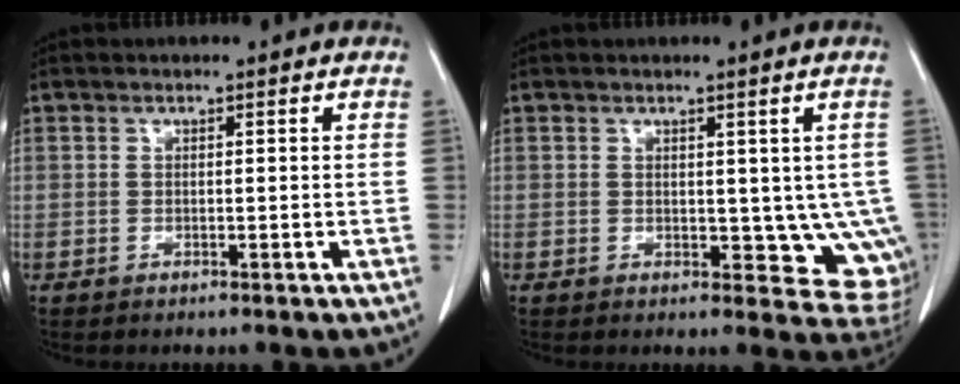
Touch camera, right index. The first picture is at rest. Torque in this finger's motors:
{"motor_torque": [0.00, 0.13, 0.13, 0.00]}